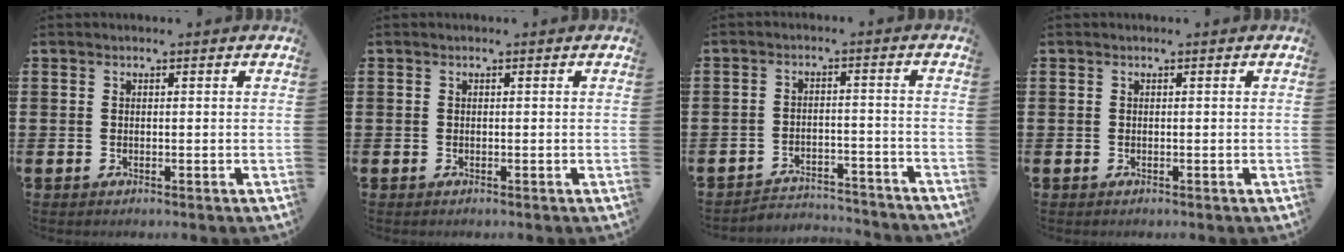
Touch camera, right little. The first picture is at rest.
{"total": 0.0}
{"total": 3.4, "force": [-3.4, 0.3, -0.1], "torque": [-0.006, 0.004, -0.074]}
{"total": 0.0}